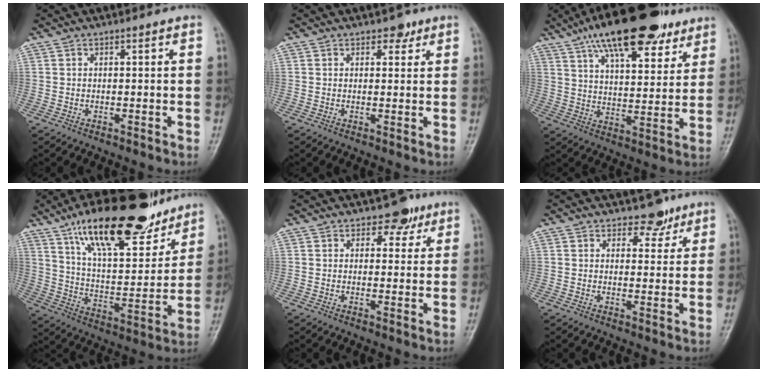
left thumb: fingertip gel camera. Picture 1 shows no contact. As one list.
[{"total": 2.4, "force": [1.6, 1.5, 1.0], "torque": [0.003, -0.007, 0.020]}, {"total": 21.6, "force": [13.8, 8.4, 14.3], "torque": [-0.197, -0.025, 0.221]}, {"total": 24.4, "force": [16.7, 8.7, 15.5], "torque": [-0.203, -0.059, 0.278]}, {"total": 4.0, "force": [2.6, 2.7, 1.4], "torque": [0.011, -0.012, 0.035]}, {"total": 3.8, "force": [2.9, 2.3, 0.8], "torque": [0.016, -0.018, 0.042]}]